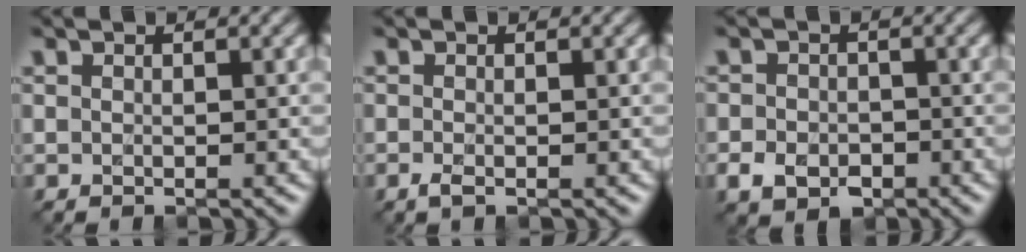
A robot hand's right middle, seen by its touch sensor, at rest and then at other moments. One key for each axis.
{"total": 0.9, "fx": -0.6, "fy": 0.1, "fz": 0.7, "tx": -0.018, "ty": -0.005, "tz": -0.012}
{"total": 3.7, "fx": -1.9, "fy": 2.6, "fz": 1.9, "tx": -0.036, "ty": -0.012, "tz": -0.037}